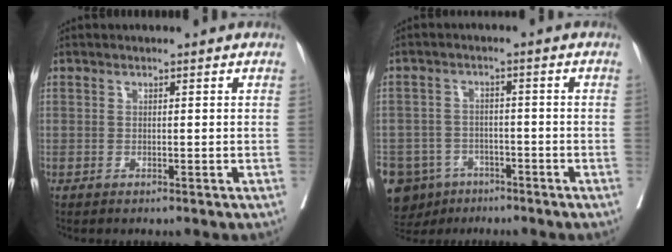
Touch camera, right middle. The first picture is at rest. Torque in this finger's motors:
{"motor_torque": [1.25, -0.88, 1.05, 0.21]}